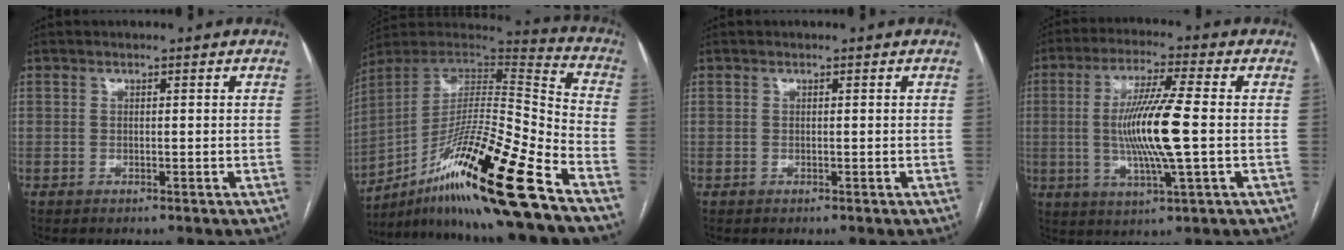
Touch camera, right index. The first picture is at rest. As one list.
[{"total": 22.9, "force": [-14.7, -0.8, 17.6], "torque": [-0.303, -0.016, -0.266]}, {"total": 0.0}, {"total": 11.9, "force": [-0.5, 0.2, 11.9], "torque": [-0.232, -0.005, -0.012]}]